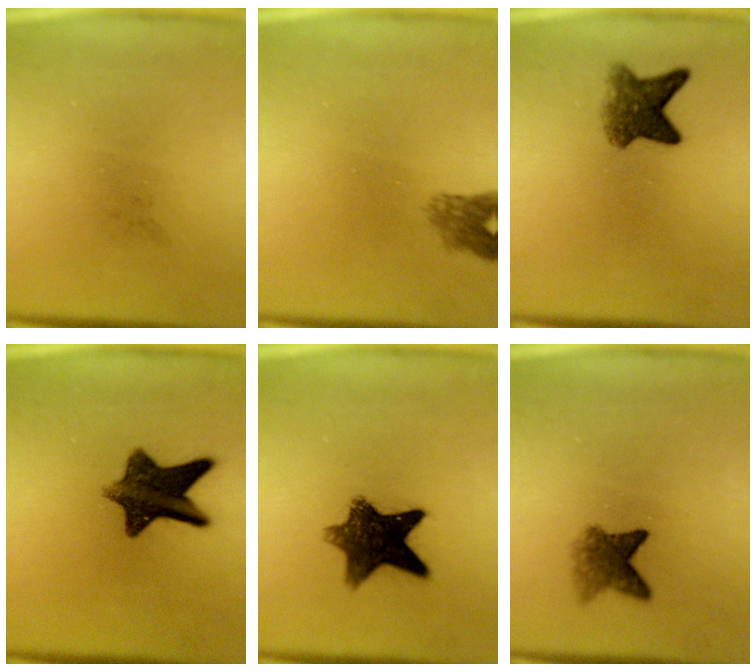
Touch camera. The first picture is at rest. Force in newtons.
{"total": 2.4}
{"total": 5.2}
{"total": 10.6}
{"total": 10.2}
{"total": 3.8}